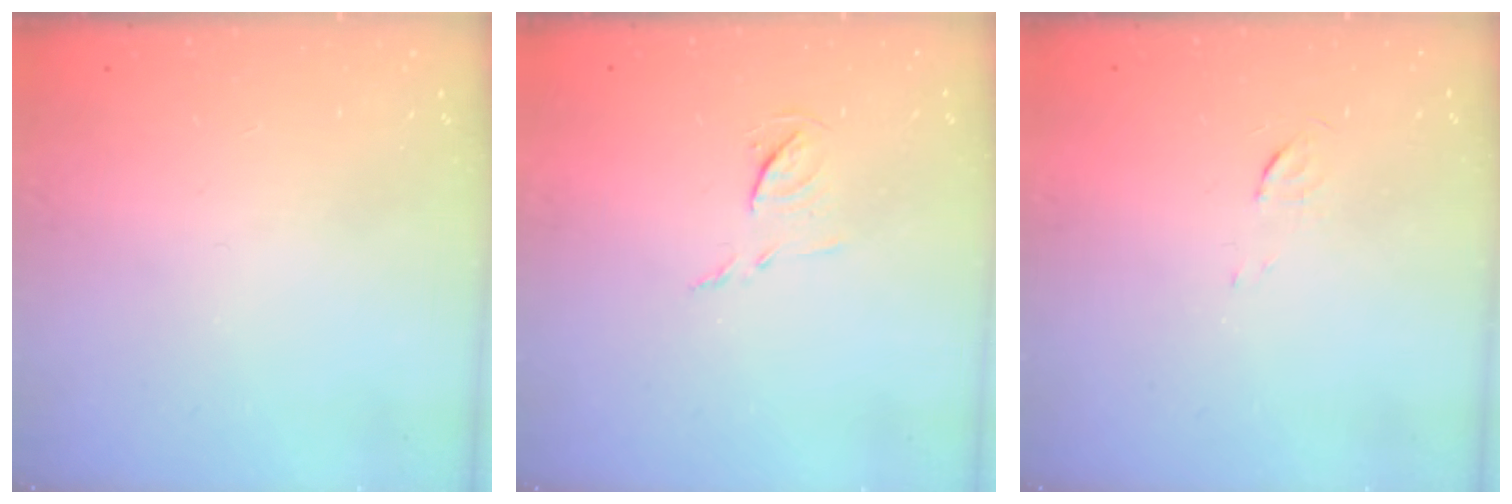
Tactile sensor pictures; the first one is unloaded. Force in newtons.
{"total": 7.3, "press": 7.3, "slide": 0.5}
{"total": 3.4, "press": 3.4, "slide": 0.3}